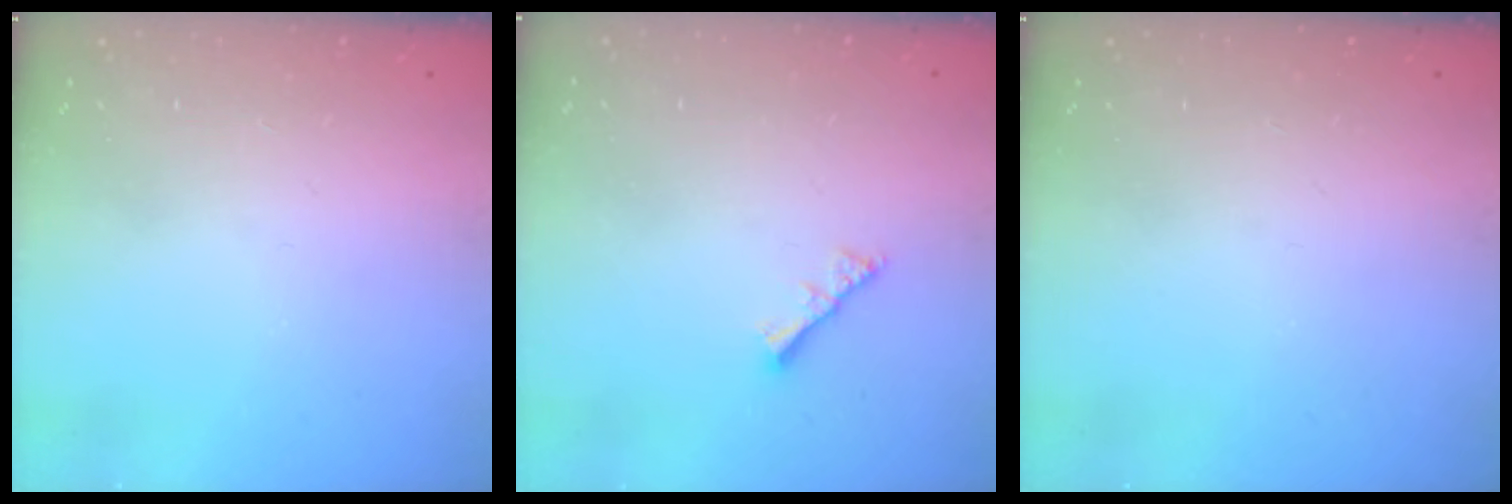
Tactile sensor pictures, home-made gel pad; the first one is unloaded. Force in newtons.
{"total": 2.8, "press": 2.8, "slide": 0.6}
{"total": 0.0}